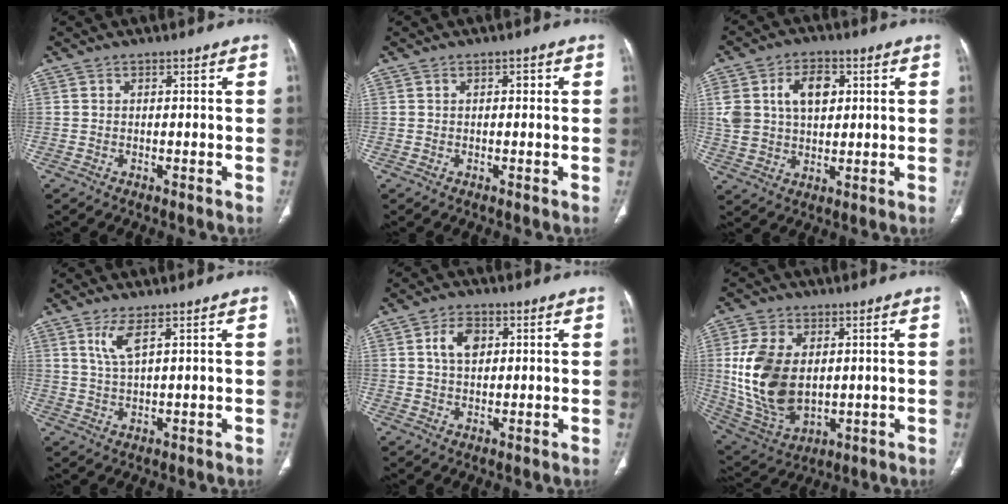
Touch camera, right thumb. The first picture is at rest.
{"total": 1.0, "force": [0.2, 0.7, 0.8], "torque": [-0.005, 0.003, 0.001]}
{"total": 11.6, "force": [3.1, 7.8, 8.0], "torque": [-0.123, 0.005, 0.063]}
{"total": 4.2, "force": [2.1, 0.9, 3.5], "torque": [-0.080, -0.013, 0.052]}
{"total": 5.5, "force": [1.6, 3.6, 3.8], "torque": [-0.059, 0.002, 0.028]}
{"total": 17.0, "force": [1.5, 10.9, 13.0], "torque": [-0.243, -0.012, 0.048]}